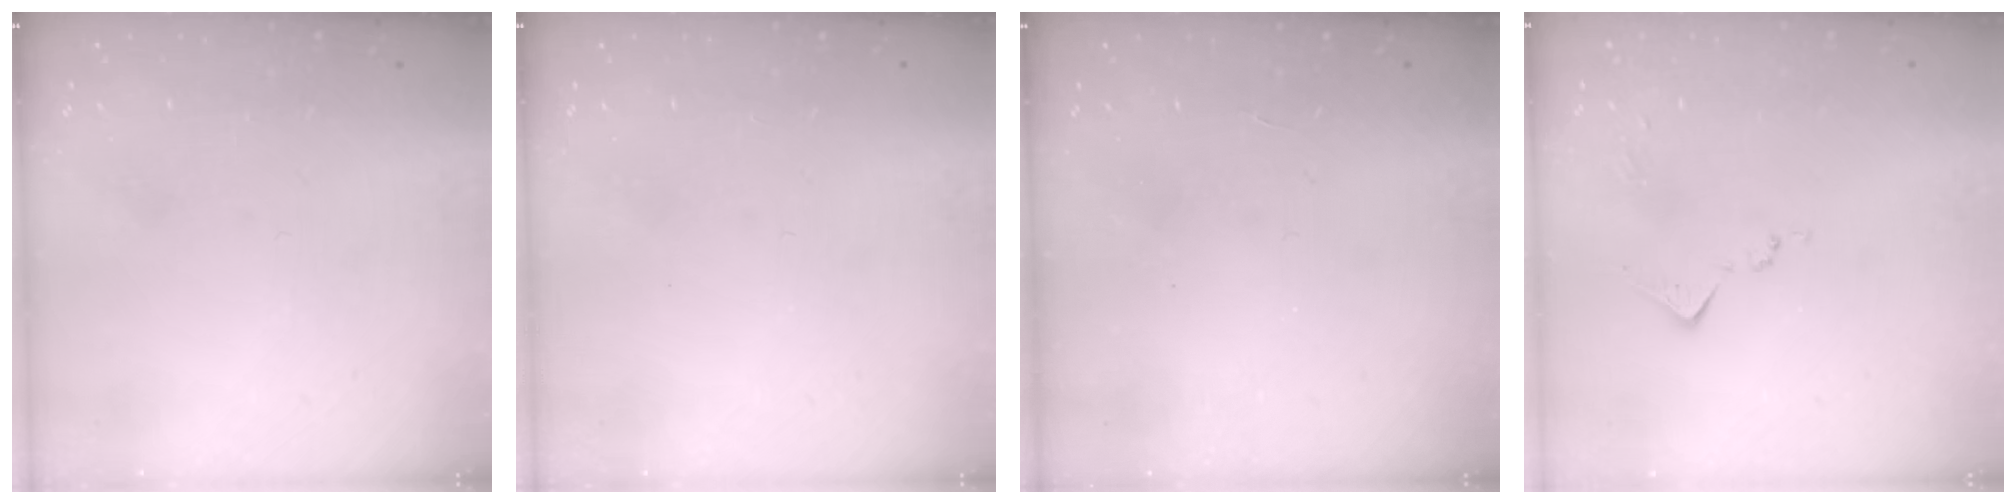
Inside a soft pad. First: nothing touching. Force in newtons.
{"total": 0.0}
{"total": 2.1, "press": 2.1, "slide": 0.4}
{"total": 7.0, "press": 6.9, "slide": 0.6}